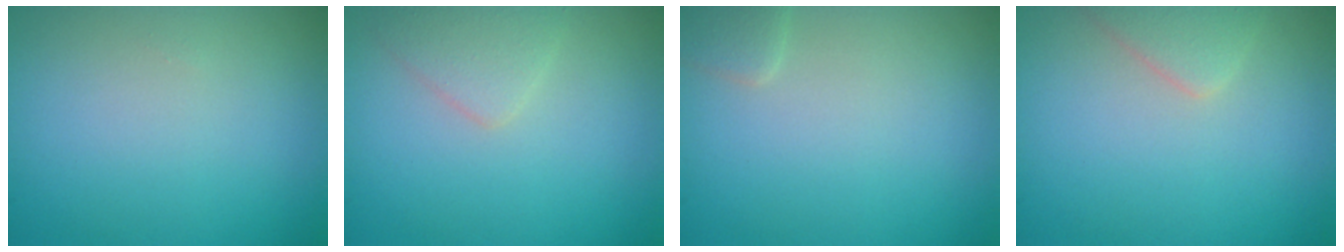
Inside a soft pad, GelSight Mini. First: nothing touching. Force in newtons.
{"total": 1.9, "press": 1.9, "slide": 0.1}
{"total": 1.4, "press": 1.4, "slide": 0.1}
{"total": 2.1, "press": 2.1, "slide": 0.2}